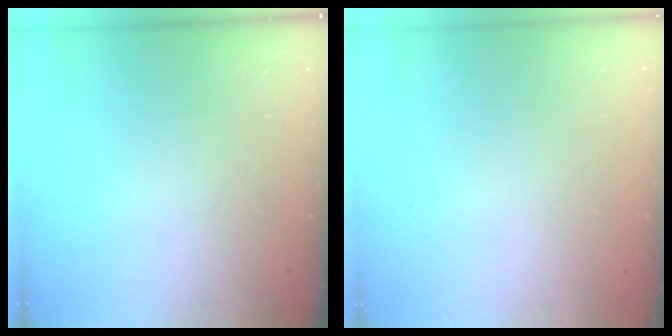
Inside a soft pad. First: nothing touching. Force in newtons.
{"total": 1.8, "press": 1.8, "slide": 0.2}